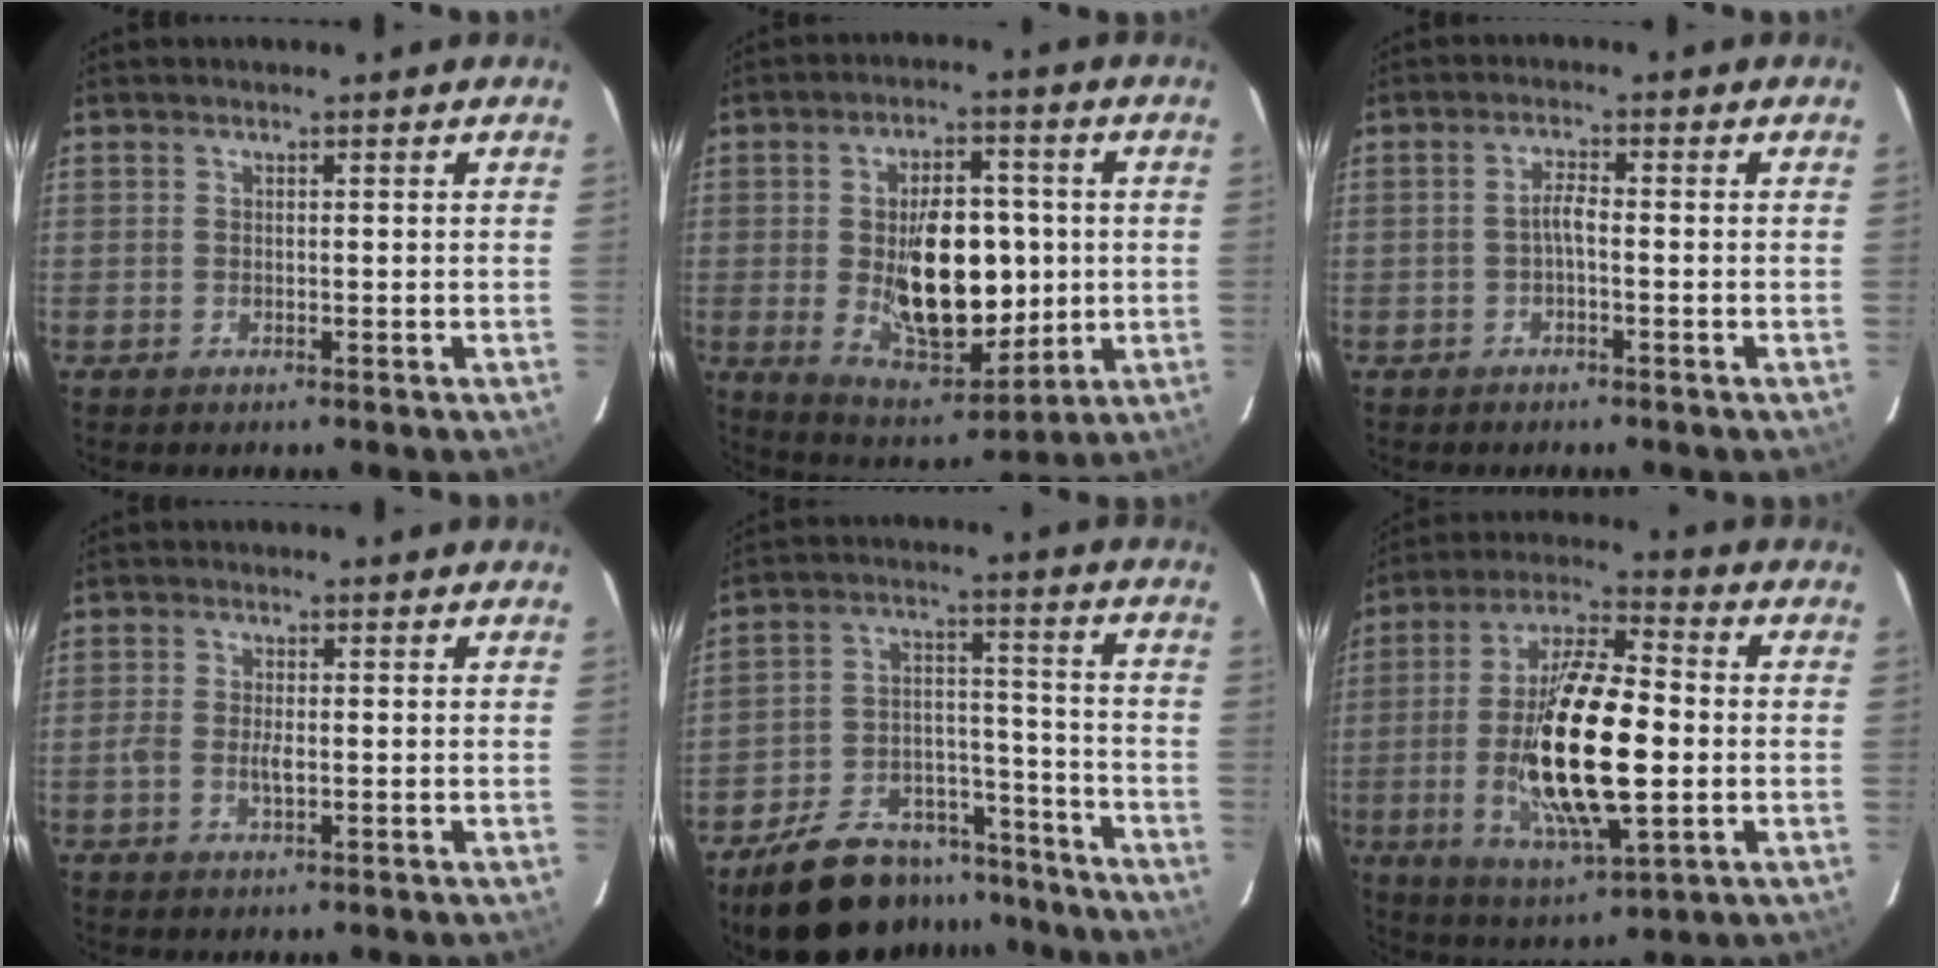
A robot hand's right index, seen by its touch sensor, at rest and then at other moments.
{"total": 16.7, "force": [-0.3, 8.7, 14.3], "torque": [-0.236, -0.001, 0.017]}
{"total": 2.1, "force": [-0.8, 0.4, 1.9], "torque": [-0.038, 0.007, -0.017]}
{"total": 2.8, "force": [-0.7, 1.2, 2.5], "torque": [-0.051, -0.001, -0.015]}
{"total": 19.7, "force": [-16.2, 9.0, 6.5], "torque": [-0.133, 0.055, -0.222]}
{"total": 20.1, "force": [-2.6, 5.9, 19.0], "torque": [-0.371, -0.009, -0.048]}